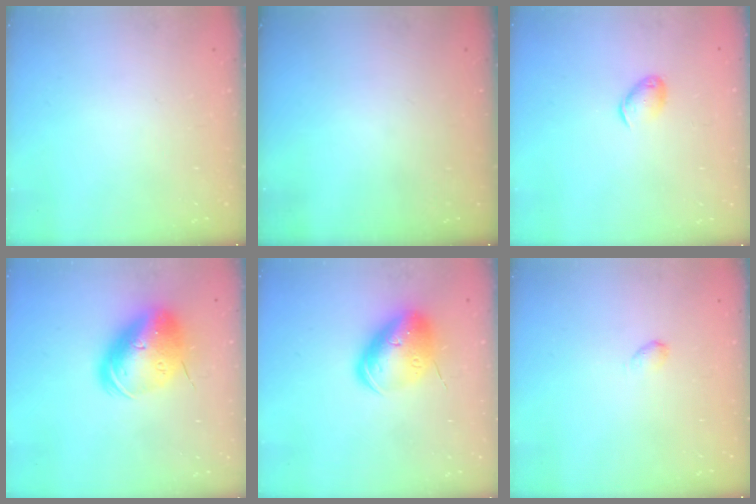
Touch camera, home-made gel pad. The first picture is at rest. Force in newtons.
{"total": 0.0}
{"total": 6.4, "press": 6.3, "slide": 1.1}
{"total": 18.3, "press": 18.0, "slide": 3.3}
{"total": 14.3, "press": 14.1, "slide": 2.4}
{"total": 2.9, "press": 2.9, "slide": 0.4}